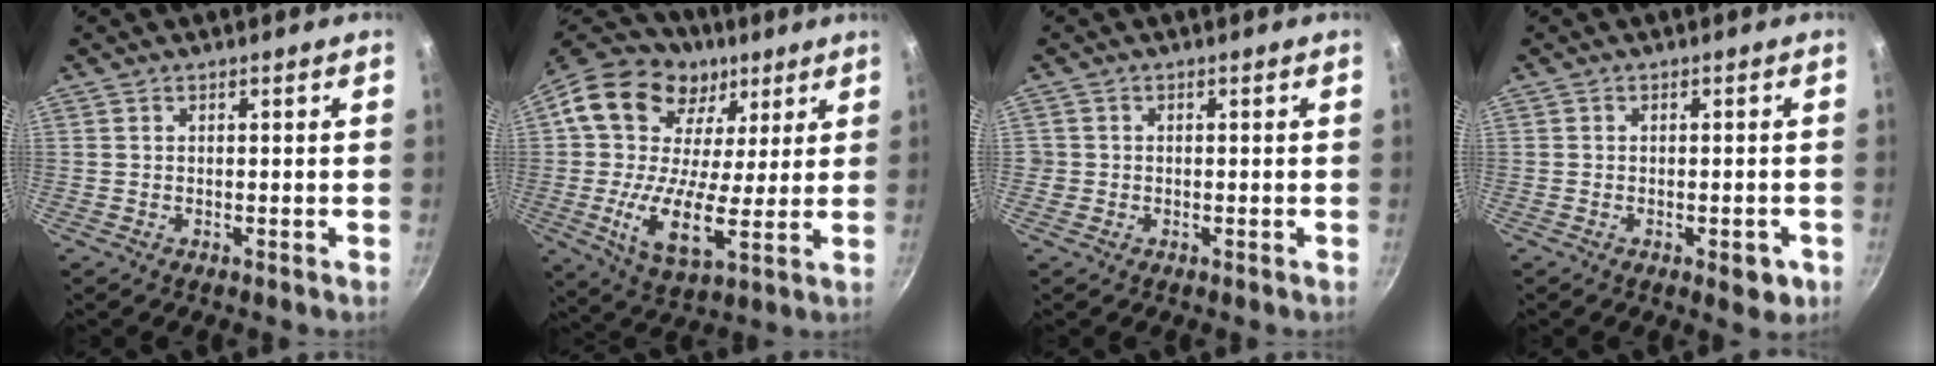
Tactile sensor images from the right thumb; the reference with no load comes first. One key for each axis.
{"total": 22.9, "fx": 5.6, "fy": 15.6, "fz": 15.7, "tx": -0.262, "ty": 0.005, "tz": 0.086}
{"total": 1.3, "fx": -0.2, "fy": 1.2, "fz": 0.2, "tx": 0.002, "ty": 0.004, "tz": -0.004}
{"total": 4.3, "fx": -1.7, "fy": 2.1, "fz": 3.3, "tx": -0.024, "ty": 0.009, "tz": -0.019}